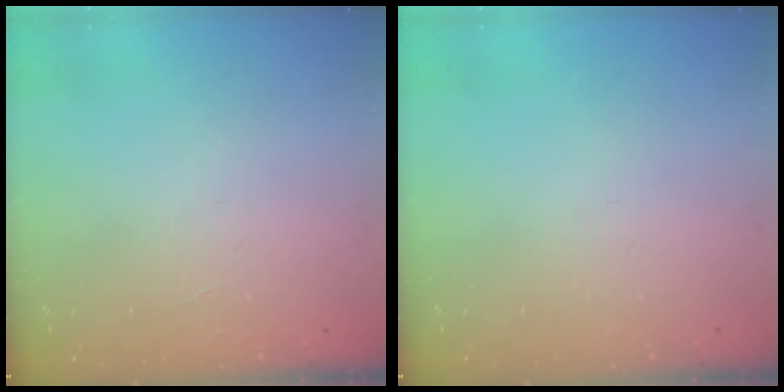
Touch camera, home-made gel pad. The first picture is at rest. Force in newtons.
{"total": 0.0}